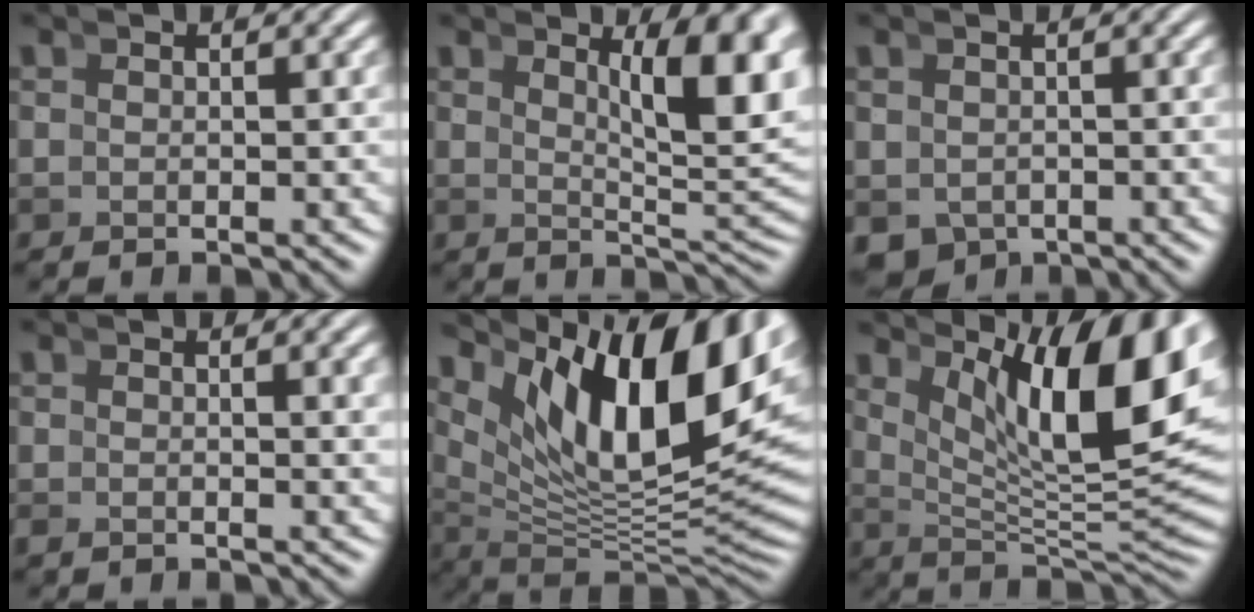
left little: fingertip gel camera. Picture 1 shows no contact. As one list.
[{"total": 6.9, "force": [2.1, 1.8, 6.4], "torque": [-0.073, -0.003, 0.034]}, {"total": 4.7, "force": [-2.5, 3.6, 1.7], "torque": [-0.043, -0.033, -0.025]}, {"total": 1.0, "force": [0.0, 0.2, 1.0], "torque": [-0.017, -0.008, 0.003]}, {"total": 18.7, "force": [5.5, 9.9, 14.8], "torque": [-0.212, 0.014, 0.086]}, {"total": 13.7, "force": [5.3, 5.2, 11.5], "torque": [-0.149, 0.011, 0.080]}]